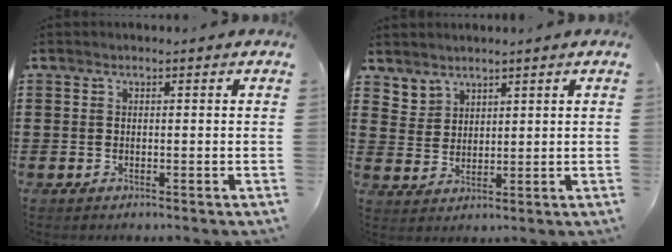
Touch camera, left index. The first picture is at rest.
{"total": 3.4, "force": [2.9, 1.9, -0.2], "torque": [-0.009, 0.000, 0.057]}